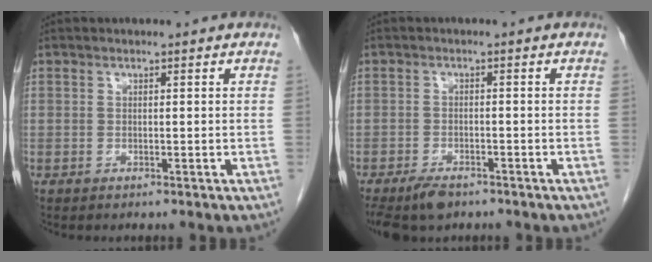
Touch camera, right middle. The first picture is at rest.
{"total": 5.2, "force": [-4.0, 2.0, 2.6], "torque": [-0.048, -0.008, -0.068]}